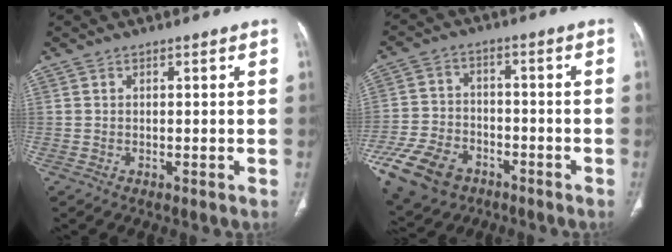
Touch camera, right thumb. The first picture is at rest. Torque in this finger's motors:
{"motor_torque": [1.25, 1.19, 0.78, -0.86, 0.12]}